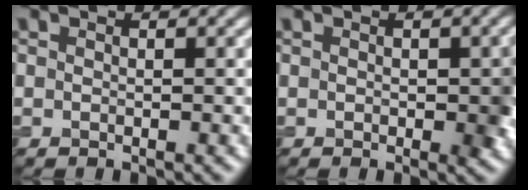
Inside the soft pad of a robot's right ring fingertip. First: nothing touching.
{"total": 2.4, "force": [-0.2, 1.1, 2.1], "torque": [-0.023, -0.002, -0.001]}